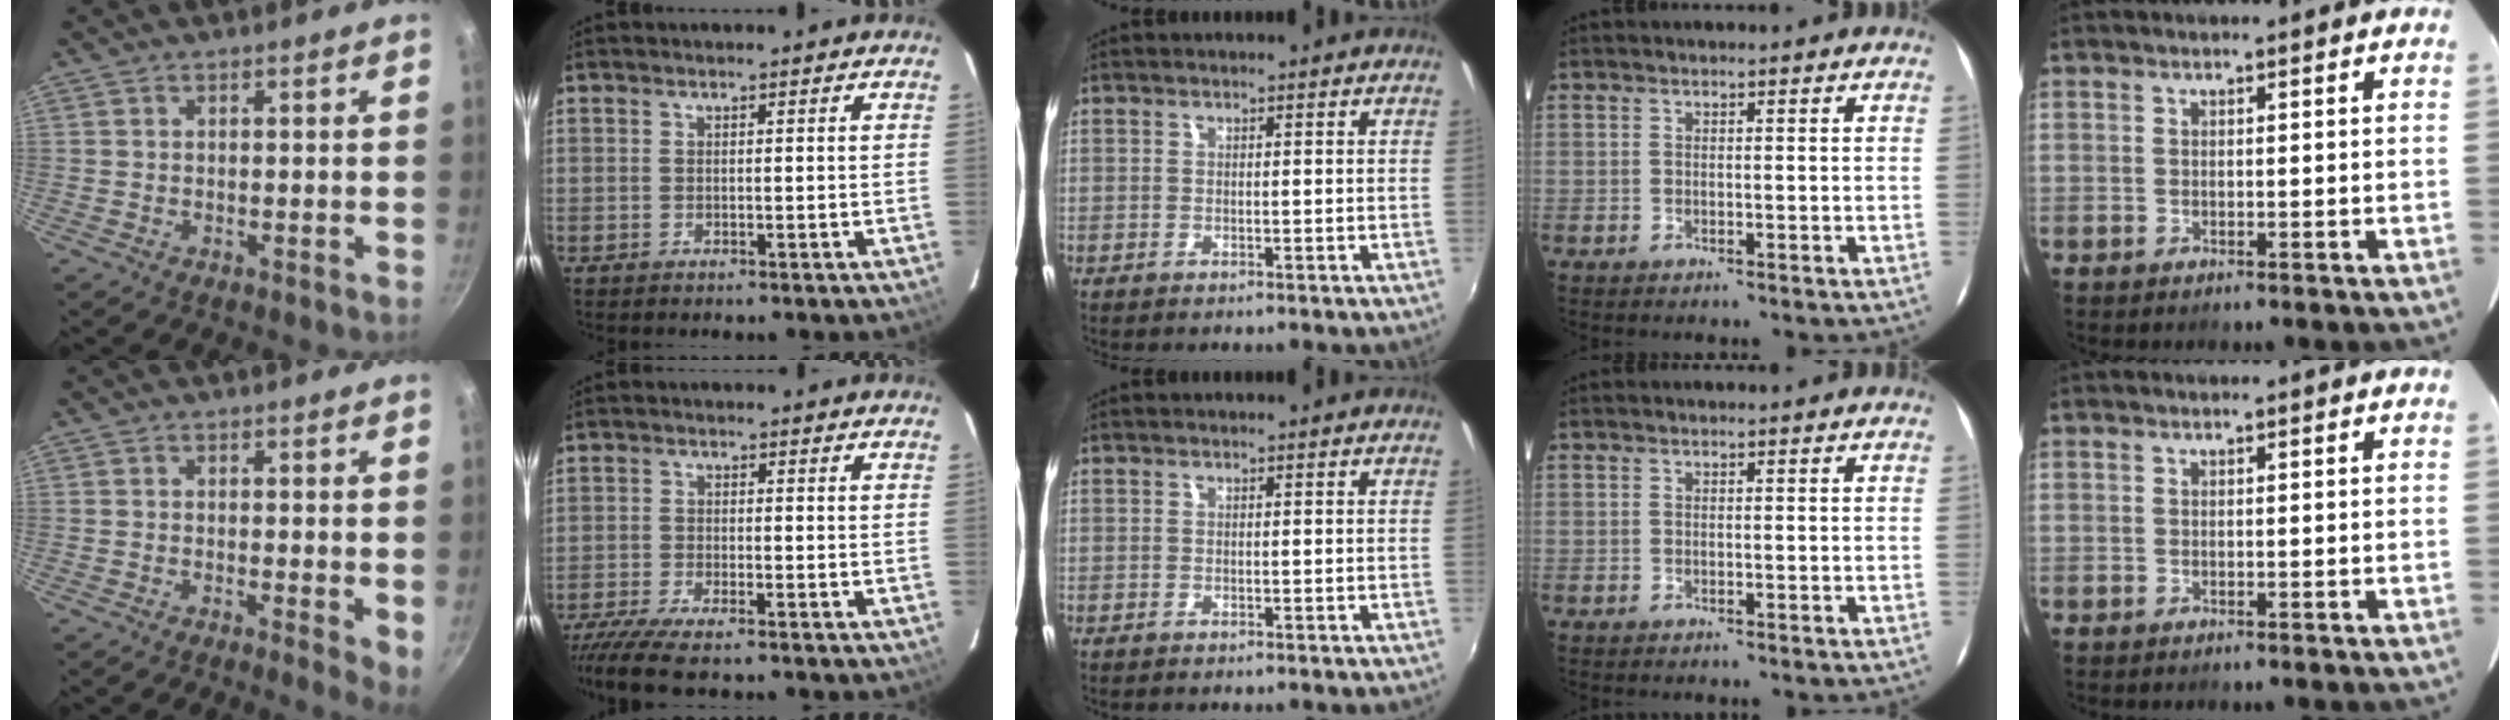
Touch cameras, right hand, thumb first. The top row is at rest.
{"thumb": {"total": 3.5, "force": [-0.1, 1.1, 3.3], "torque": [-0.041, -0.010, -0.005]}, "index": {"total": 8.5, "force": [-7.2, 0.9, 4.3], "torque": [-0.109, -0.035, -0.132]}}